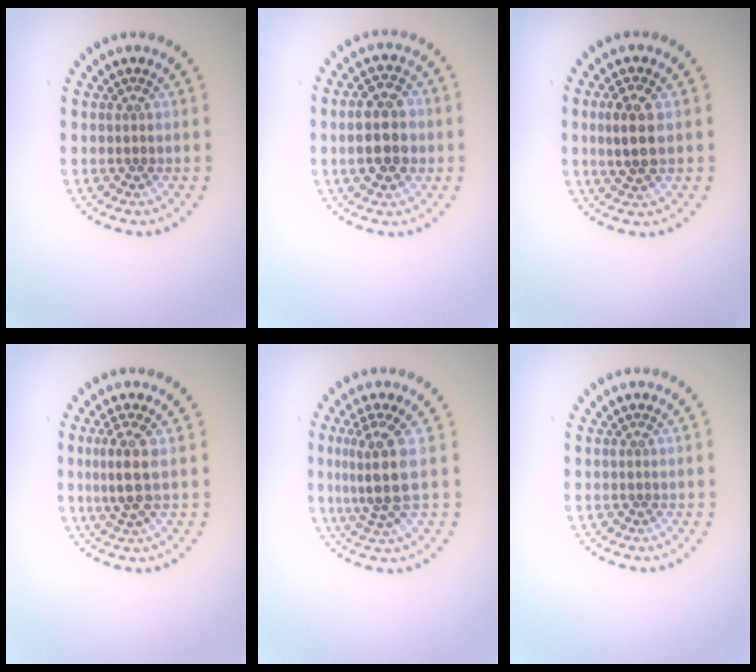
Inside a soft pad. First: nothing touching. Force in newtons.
{"total": 5.6, "press": 5.6, "slide": 0.4}
{"total": 3.1, "press": 3.1, "slide": 0.7}
{"total": 2.9, "press": 2.7, "slide": 1.2}
{"total": 4.0, "press": 3.1, "slide": 2.5}
{"total": 0.0}